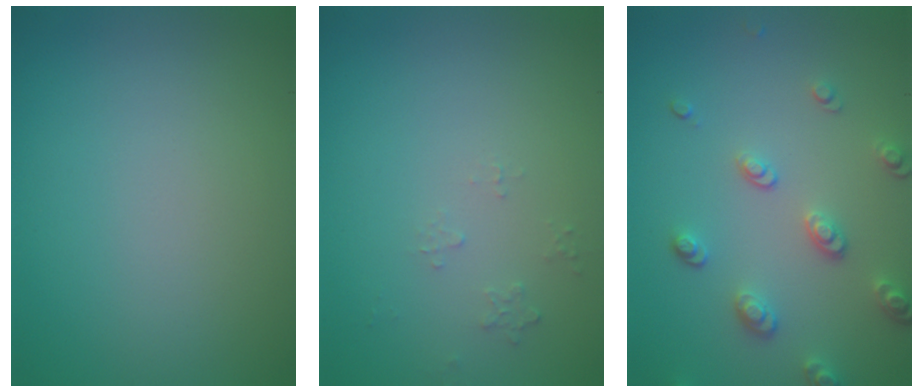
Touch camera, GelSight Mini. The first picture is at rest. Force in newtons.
{"total": 0.6, "press": 0.4, "slide": 0.5}
{"total": 2.9, "press": 2.6, "slide": 1.3}